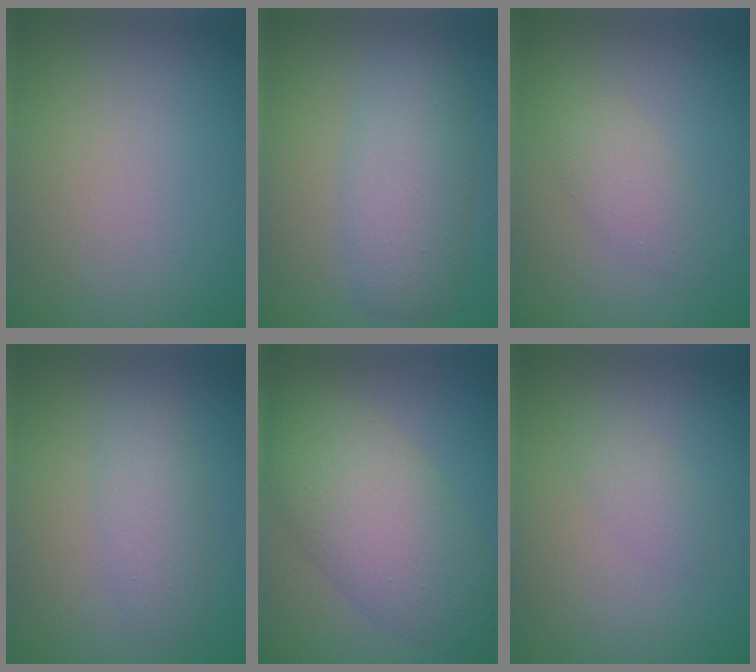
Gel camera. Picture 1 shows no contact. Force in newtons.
{"total": 5.0, "press": 5.0, "slide": 0.3}
{"total": 2.2, "press": 2.2, "slide": 0.0}
{"total": 2.8, "press": 2.8, "slide": 0.1}
{"total": 7.8, "press": 7.8, "slide": 0.4}
{"total": 1.4, "press": 1.4, "slide": 0.1}